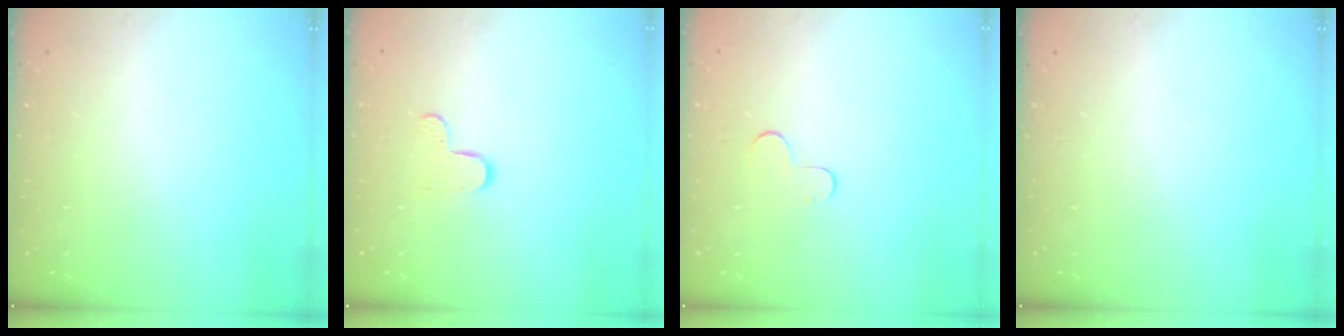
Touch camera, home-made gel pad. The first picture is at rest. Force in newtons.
{"total": 4.7, "press": 4.6, "slide": 0.4}
{"total": 6.6, "press": 6.5, "slide": 0.6}
{"total": 0.0}